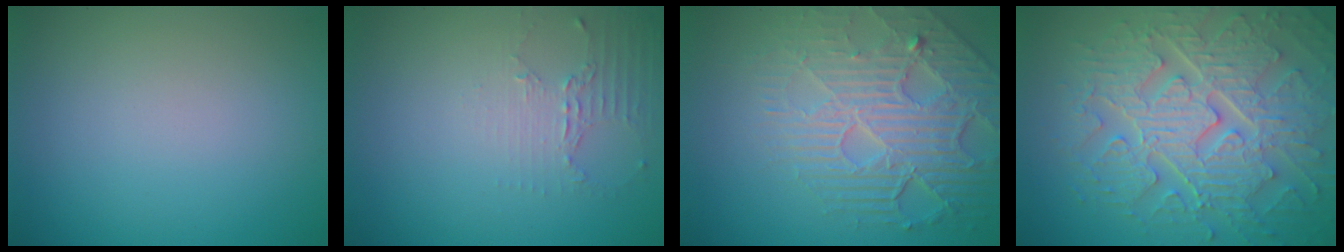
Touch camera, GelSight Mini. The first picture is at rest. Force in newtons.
{"total": 2.0, "press": 1.5, "slide": 1.4}
{"total": 6.1, "press": 5.0, "slide": 3.6}
{"total": 9.4, "press": 6.8, "slide": 6.5}